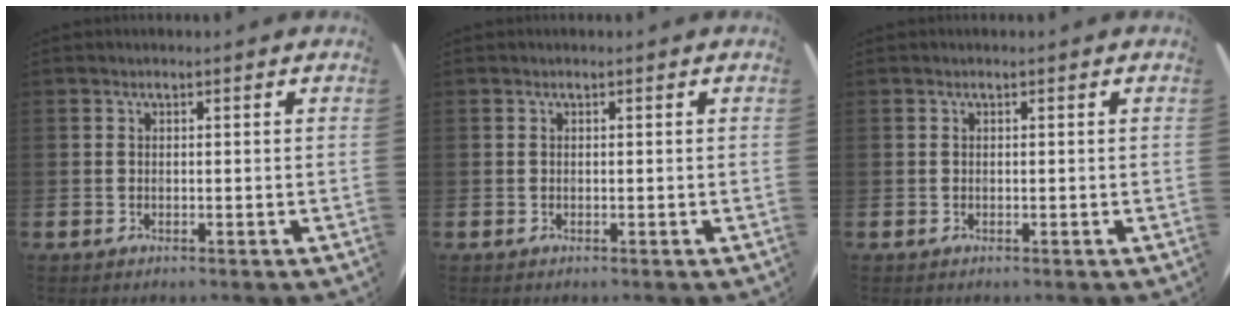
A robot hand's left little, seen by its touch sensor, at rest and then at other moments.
{"total": 0.0}
{"total": 0.0}